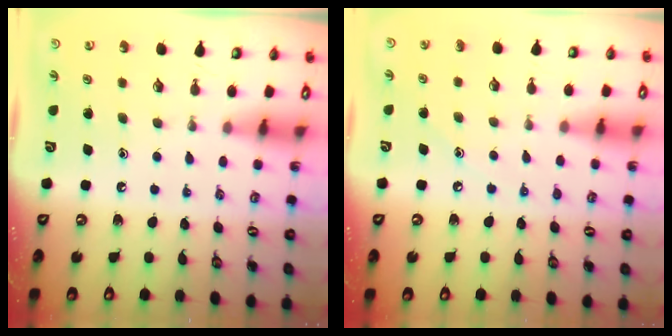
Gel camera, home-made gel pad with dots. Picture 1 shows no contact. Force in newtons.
{"total": 4.3, "press": 4.3, "slide": 0.5}